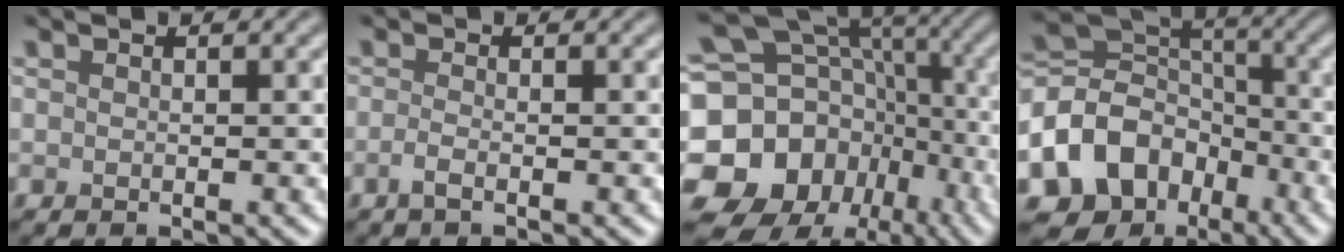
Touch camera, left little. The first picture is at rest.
{"total": 1.3, "force": [-0.6, 0.3, 1.1], "torque": [-0.021, -0.001, -0.017]}
{"total": 18.0, "force": [-5.1, 14.9, 8.7], "torque": [-0.187, 0.016, -0.083]}
{"total": 10.3, "force": [-4.9, 7.9, 4.5], "torque": [-0.103, 0.002, -0.100]}